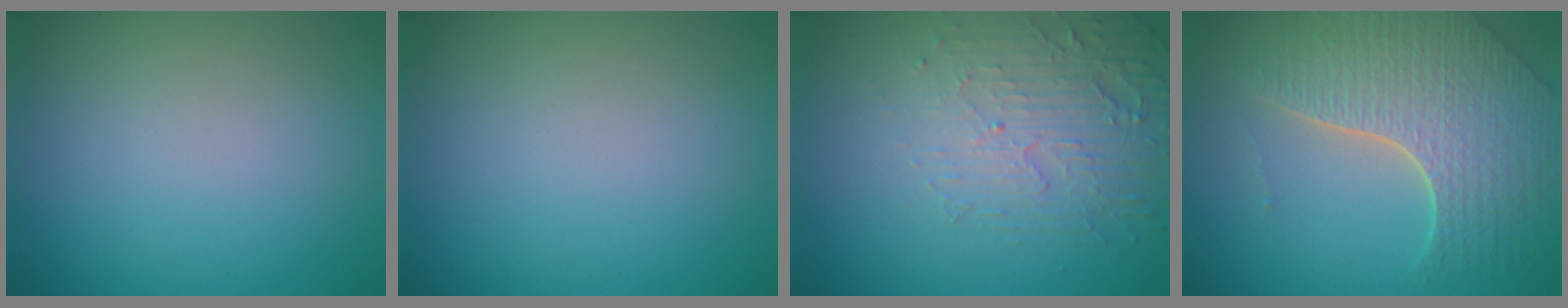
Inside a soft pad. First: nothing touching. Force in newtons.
{"total": 0.0}
{"total": 5.0, "press": 3.3, "slide": 3.8}
{"total": 6.8, "press": 4.9, "slide": 4.7}